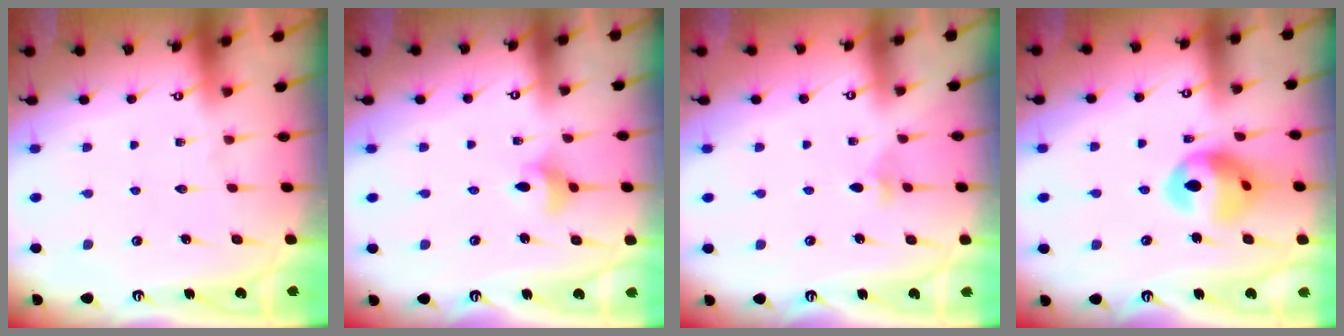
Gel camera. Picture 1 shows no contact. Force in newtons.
{"total": 3.8, "press": 3.6, "slide": 1.1}
{"total": 3.0, "press": 2.9, "slide": 0.6}
{"total": 13.3, "press": 13.2, "slide": 1.5}